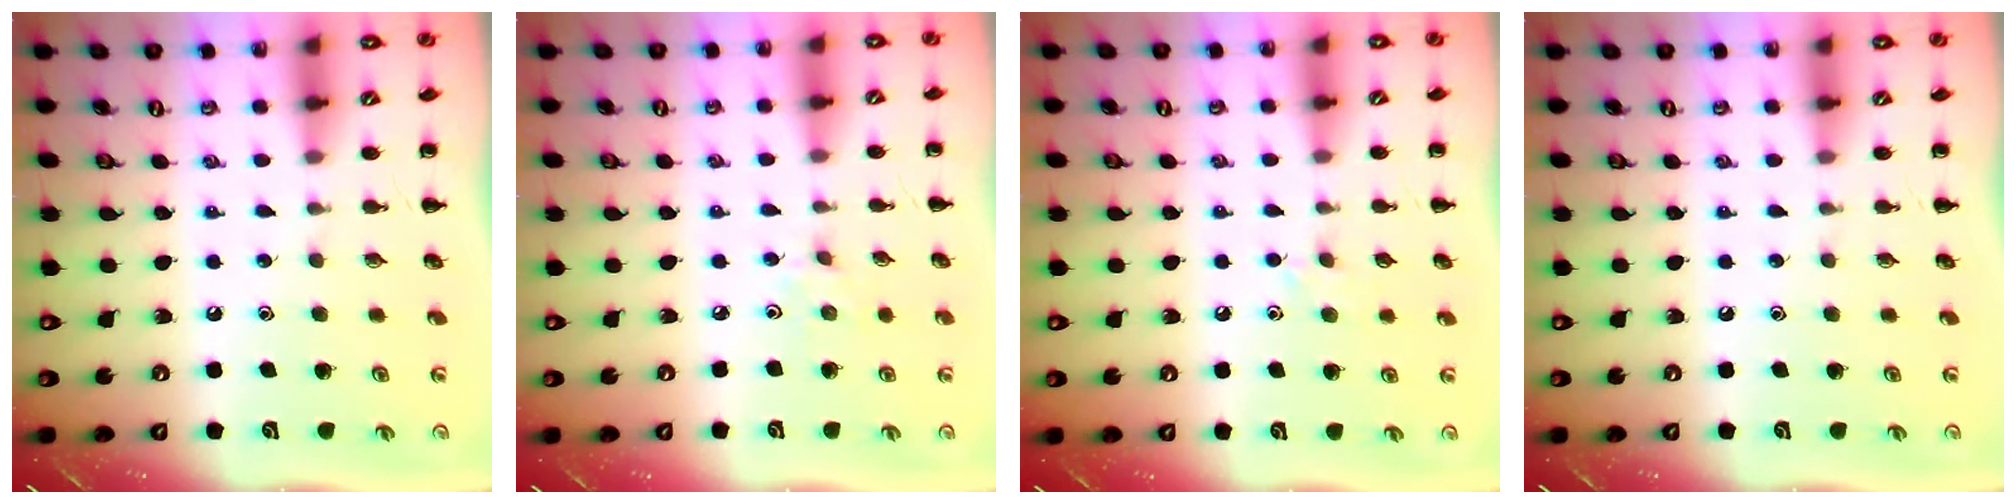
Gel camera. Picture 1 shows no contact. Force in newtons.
{"total": 2.5, "press": 2.3, "slide": 0.9}
{"total": 4.9, "press": 4.6, "slide": 1.5}
{"total": 0.0}